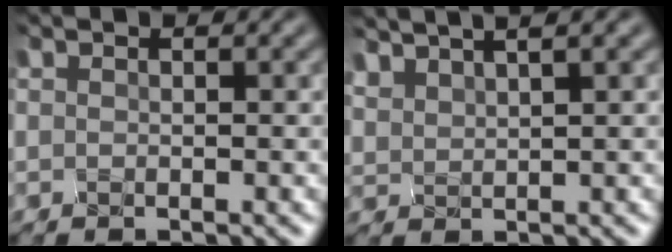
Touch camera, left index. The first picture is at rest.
{"total": 4.3, "force": [3.4, 1.0, 2.4], "torque": [-0.071, 0.021, 0.058]}